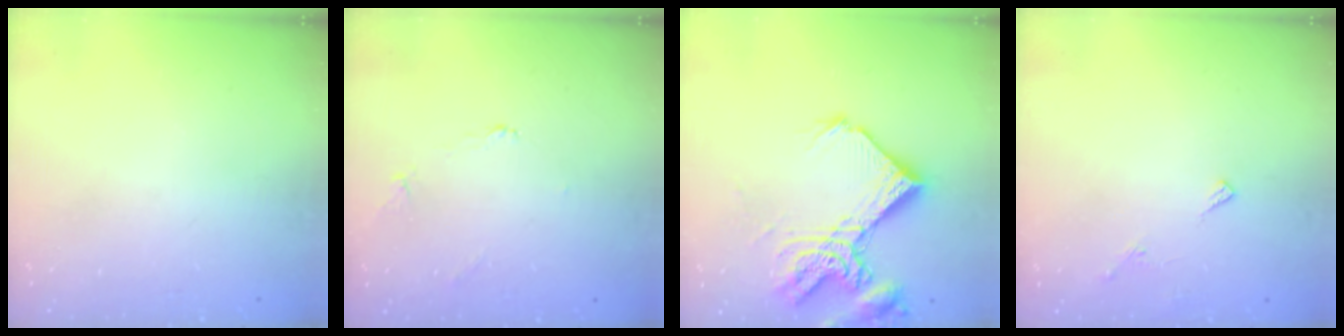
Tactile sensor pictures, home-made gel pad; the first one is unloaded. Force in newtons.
{"total": 1.9, "press": 1.8, "slide": 0.3}
{"total": 17.3, "press": 17.2, "slide": 2.0}
{"total": 6.0, "press": 6.0, "slide": 0.6}